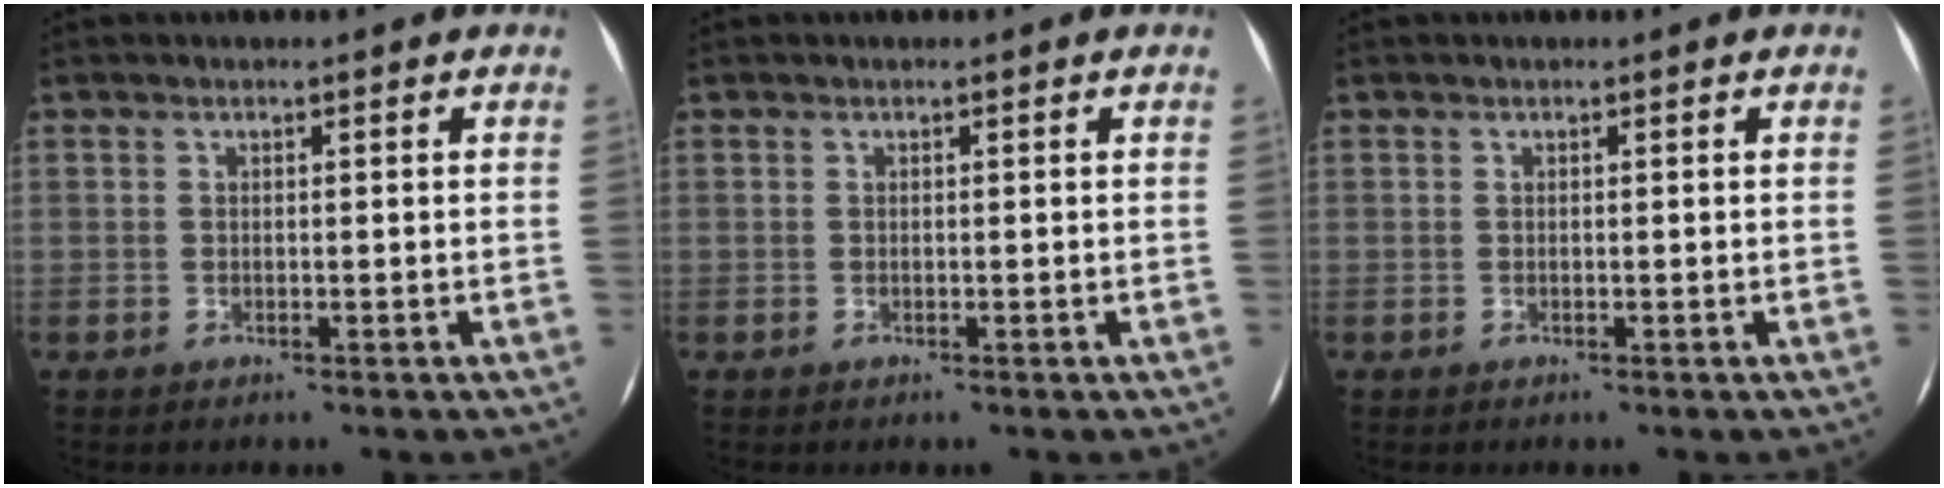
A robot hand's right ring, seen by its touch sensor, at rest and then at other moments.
{"total": 0.0}
{"total": 0.0}